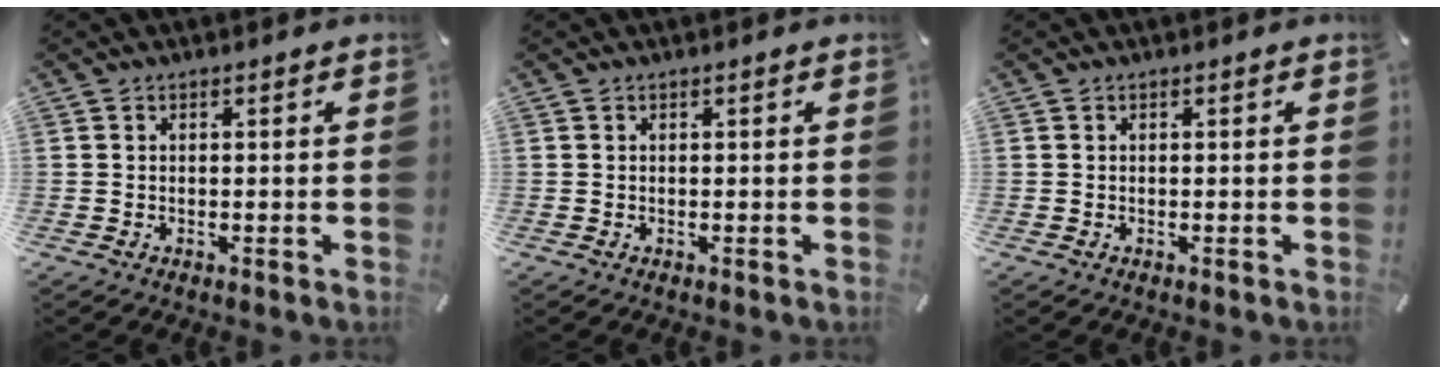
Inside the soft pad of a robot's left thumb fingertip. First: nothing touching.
{"total": 0.0}
{"total": 0.0}